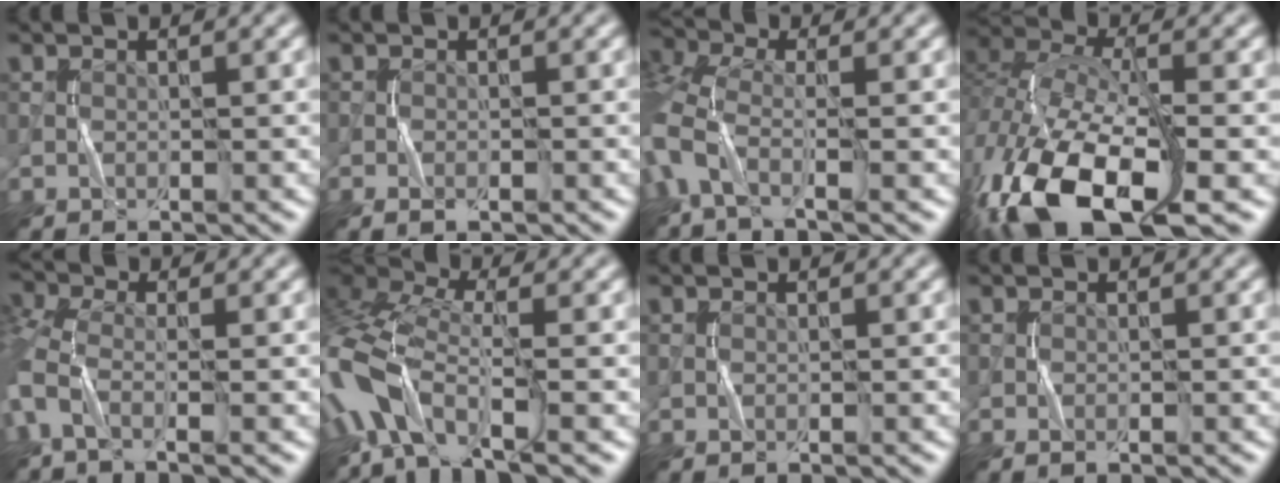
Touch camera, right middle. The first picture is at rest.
{"total": 1.5, "force": [-0.9, 0.6, 1.0], "torque": [-0.020, -0.002, -0.015]}
{"total": 7.4, "force": [-2.9, 3.5, 5.9], "torque": [-0.164, -0.011, -0.069]}
{"total": 16.5, "force": [-8.5, 7.1, 12.2], "torque": [-0.278, -0.031, -0.157]}
{"total": 5.1, "force": [-0.9, 2.3, 4.4], "torque": [-0.119, -0.010, -0.030]}
{"total": 9.6, "force": [-3.8, 4.5, 7.6], "torque": [-0.166, 0.005, -0.092]}
{"total": 0.0}
{"total": 0.8, "force": [-0.4, 0.3, 0.7], "torque": [-0.015, -0.001, -0.006]}